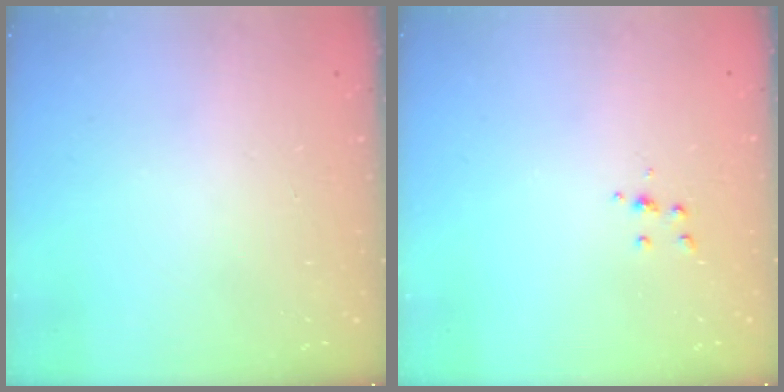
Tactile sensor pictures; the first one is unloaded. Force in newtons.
{"total": 3.3, "press": 3.3, "slide": 0.4}